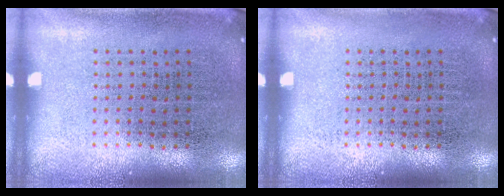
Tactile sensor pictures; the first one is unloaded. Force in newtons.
{"total": 0.0}